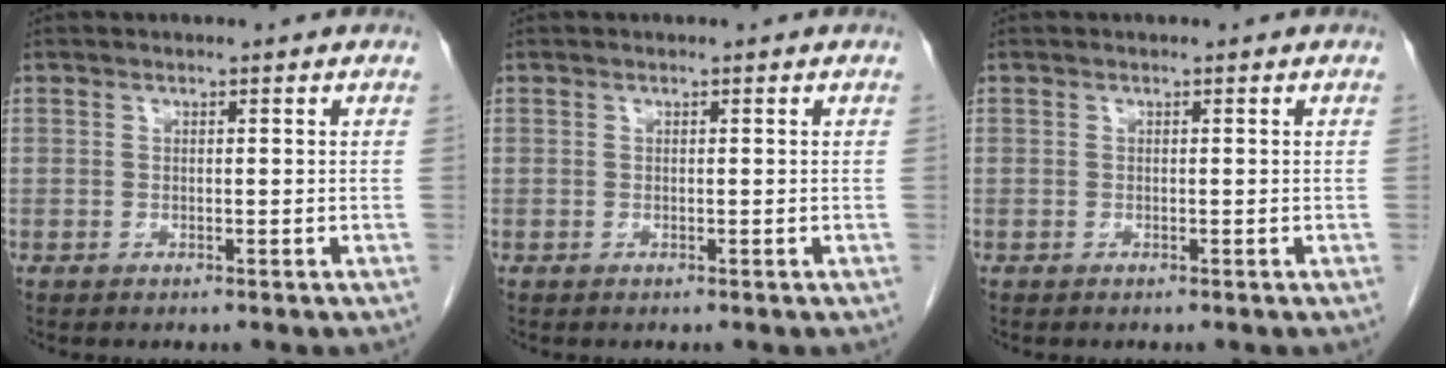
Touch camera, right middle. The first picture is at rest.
{"total": 0.0}
{"total": 0.0}